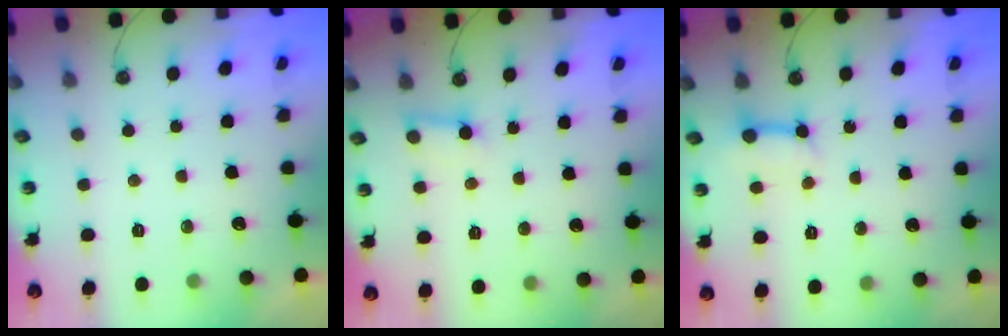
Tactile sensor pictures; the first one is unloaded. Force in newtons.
{"total": 3.7, "press": 3.7, "slide": 0.3}
{"total": 7.3, "press": 7.2, "slide": 0.8}